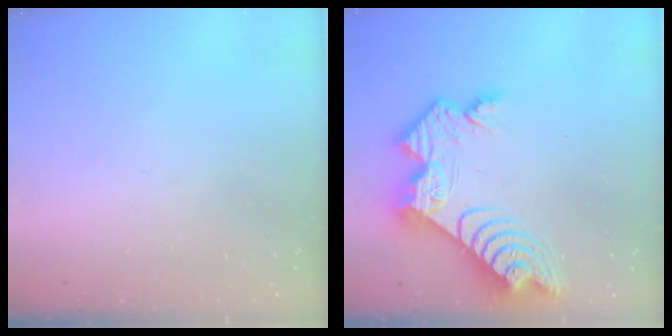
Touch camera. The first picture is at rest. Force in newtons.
{"total": 13.4, "press": 13.4, "slide": 1.2}